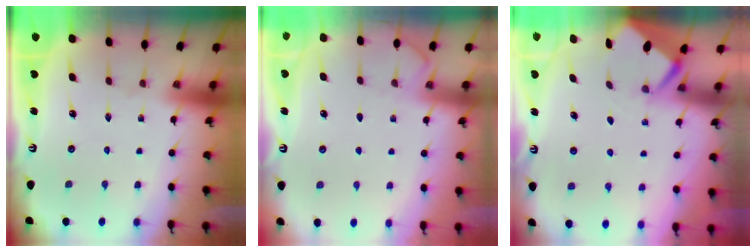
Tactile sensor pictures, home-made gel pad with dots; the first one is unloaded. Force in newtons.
{"total": 3.3, "press": 3.3, "slide": 0.4}
{"total": 2.5, "press": 2.5, "slide": 0.0}